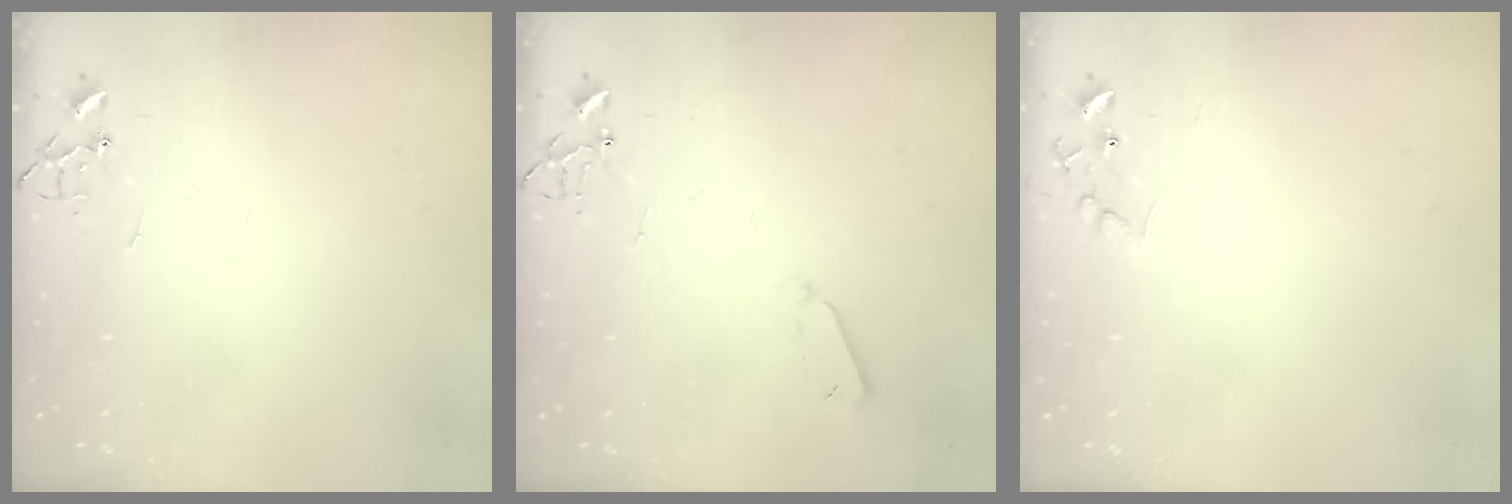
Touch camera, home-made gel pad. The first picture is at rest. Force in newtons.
{"total": 4.1, "press": 4.0, "slide": 0.8}
{"total": 8.9, "press": 8.9, "slide": 0.5}